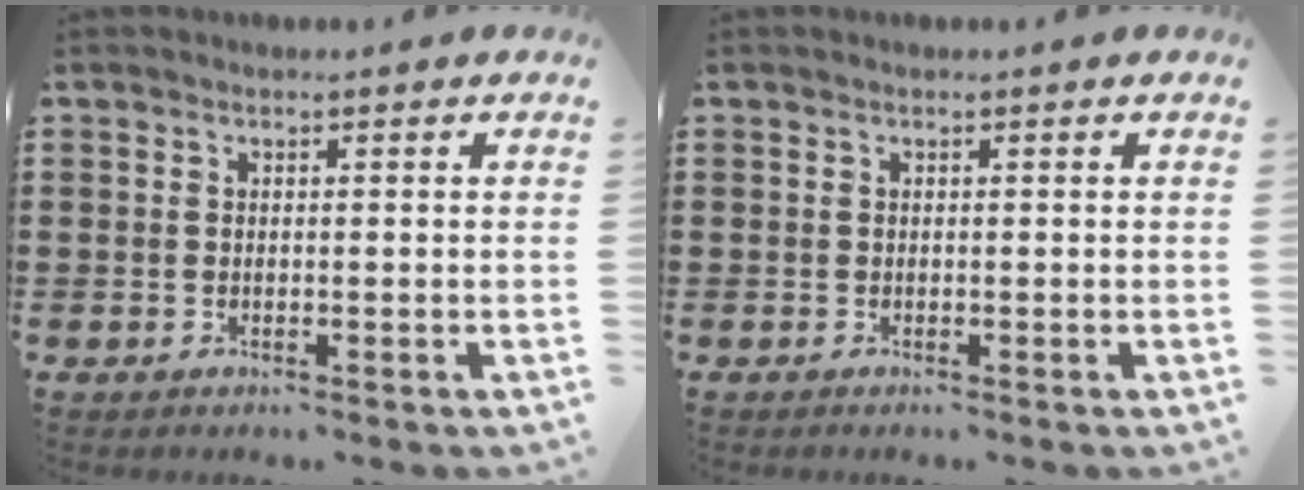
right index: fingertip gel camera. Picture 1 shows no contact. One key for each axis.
{"total": 0.0}